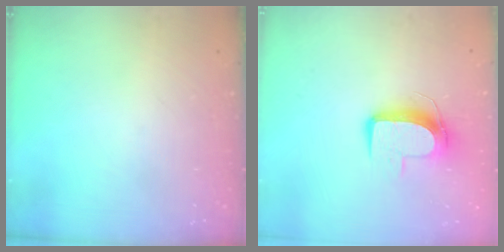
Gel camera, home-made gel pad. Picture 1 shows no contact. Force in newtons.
{"total": 9.7, "press": 9.7, "slide": 0.4}